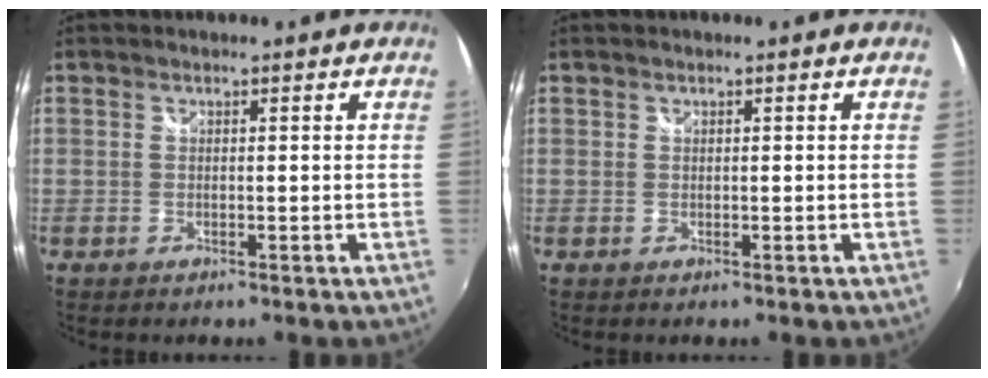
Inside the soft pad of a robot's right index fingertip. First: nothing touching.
{"total": 0.0}